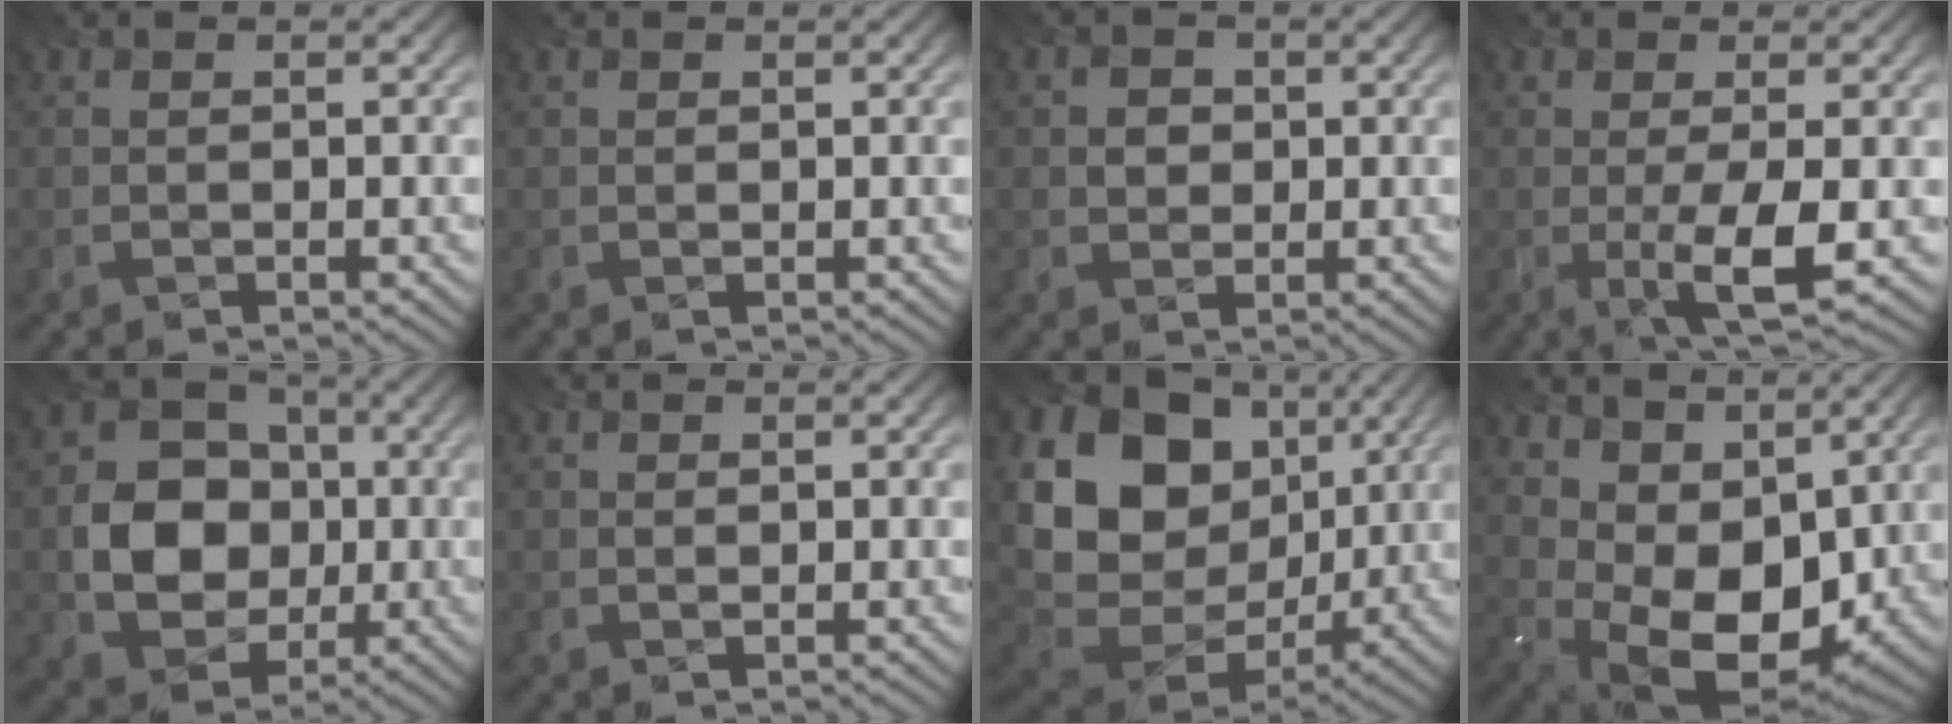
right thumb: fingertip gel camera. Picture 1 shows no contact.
{"total": 0.0}
{"total": 2.1, "force": [-0.4, 2.1, 0.4], "torque": [-0.019, -0.002, -0.011]}
{"total": 5.6, "force": [-1.8, 1.0, 5.2], "torque": [-0.090, 0.003, -0.033]}
{"total": 10.0, "force": [-1.9, 8.5, 5.0], "torque": [-0.111, -0.009, -0.041]}
{"total": 0.0}
{"total": 18.9, "force": [3.6, 14.7, 11.2], "torque": [-0.248, -0.002, 0.090]}
{"total": 11.3, "force": [3.7, 7.4, 7.7], "torque": [-0.162, -0.015, 0.078]}